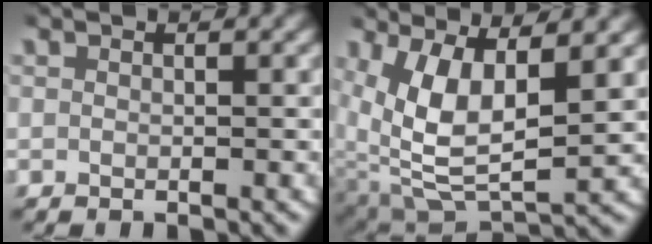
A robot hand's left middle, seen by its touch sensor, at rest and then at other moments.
{"total": 8.1, "force": [0.9, 4.5, 6.7], "torque": [-0.148, -0.029, 0.034]}